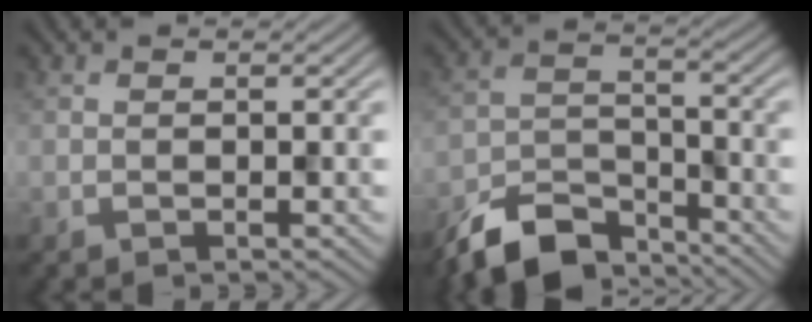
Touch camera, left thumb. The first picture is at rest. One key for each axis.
{"total": 8.9, "fx": -7.1, "fy": 3.7, "fz": 4.0, "tx": -0.078, "ty": -0.009, "tz": -0.141}